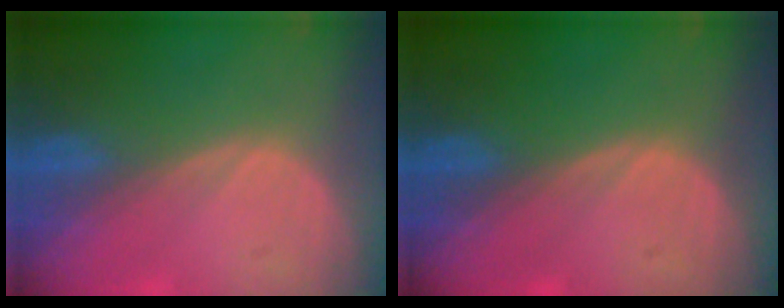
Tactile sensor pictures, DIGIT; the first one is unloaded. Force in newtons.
{"total": 0.0}